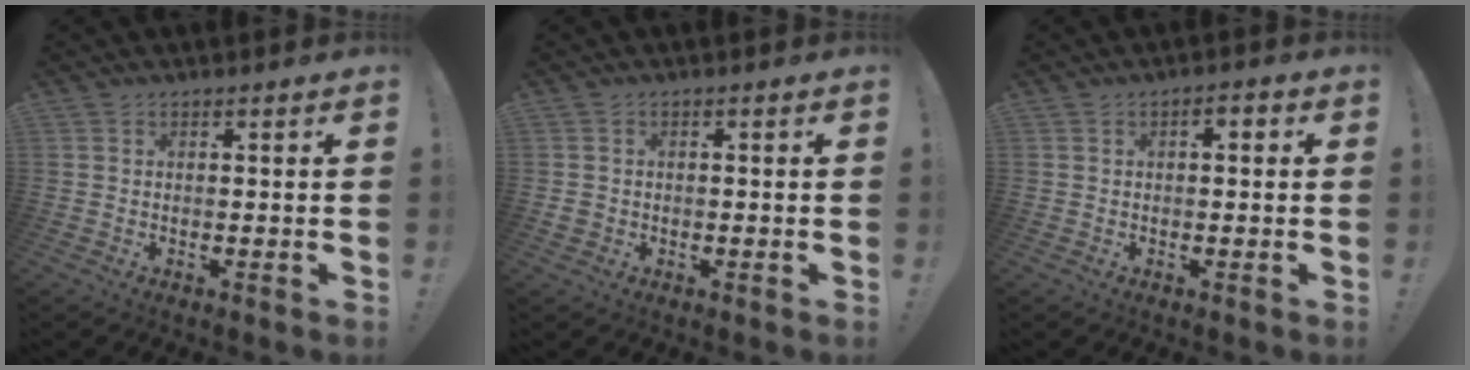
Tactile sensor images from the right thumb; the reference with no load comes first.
{"total": 1.9, "force": [-0.2, 1.8, 0.5], "torque": [-0.016, 0.006, 0.000]}
{"total": 2.1, "force": [-0.3, 1.2, 1.8], "torque": [-0.020, 0.006, -0.011]}